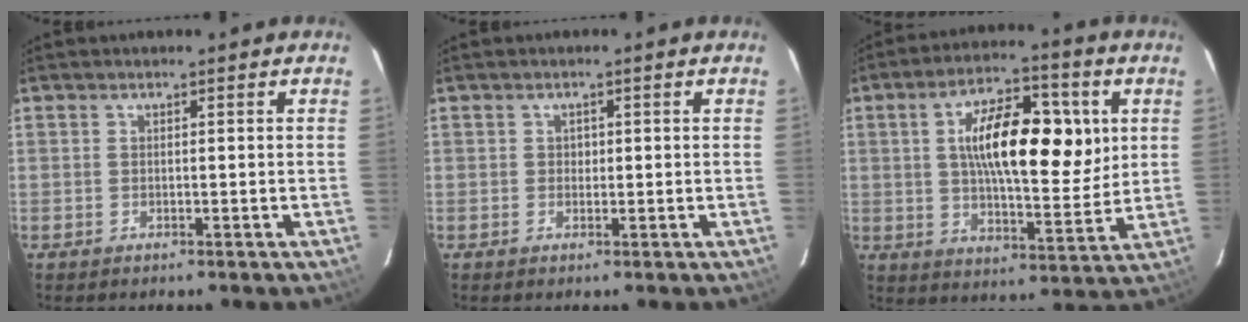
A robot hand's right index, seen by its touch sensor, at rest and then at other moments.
{"total": 1.0, "force": [0.0, 1.0, 0.1], "torque": [0.003, 0.002, 0.000]}
{"total": 17.3, "force": [4.0, 7.1, 15.2], "torque": [-0.248, 0.014, 0.061]}